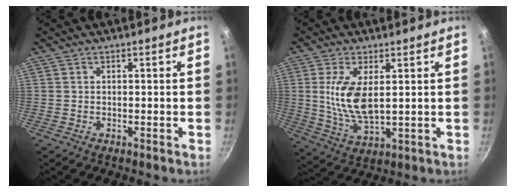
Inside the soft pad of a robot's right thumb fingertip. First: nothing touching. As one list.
[{"total": 10.3, "force": [1.8, 4.6, 9.0], "torque": [-0.175, -0.015, 0.044]}]